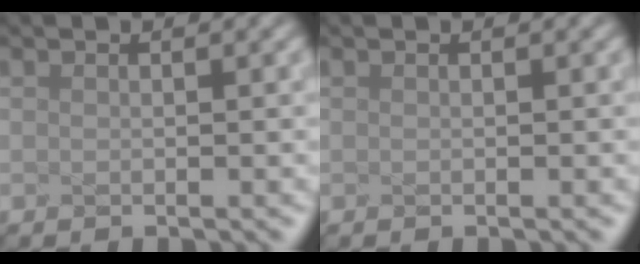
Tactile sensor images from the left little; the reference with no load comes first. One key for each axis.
{"total": 0.0}